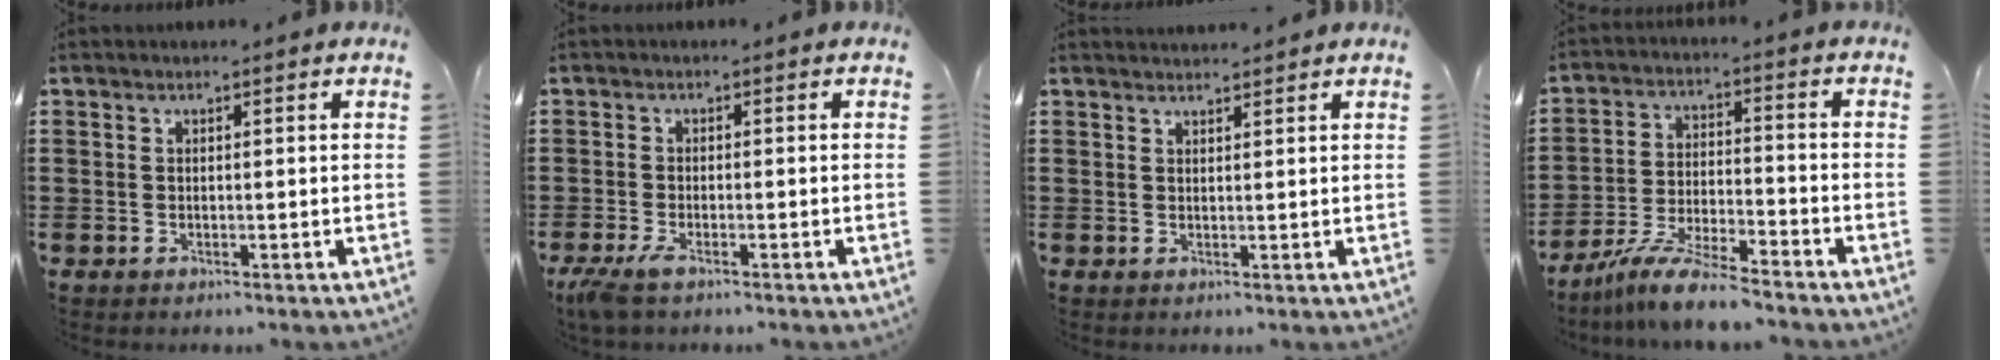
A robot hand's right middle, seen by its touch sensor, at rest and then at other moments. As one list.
[{"total": 2.3, "force": [-1.4, 0.4, 1.7], "torque": [-0.051, -0.009, -0.033]}, {"total": 1.5, "force": [1.5, 0.1, 0.0], "torque": [-0.003, 0.002, 0.028]}, {"total": 8.4, "force": [-7.6, 0.3, 3.7], "torque": [-0.076, 0.001, -0.147]}]